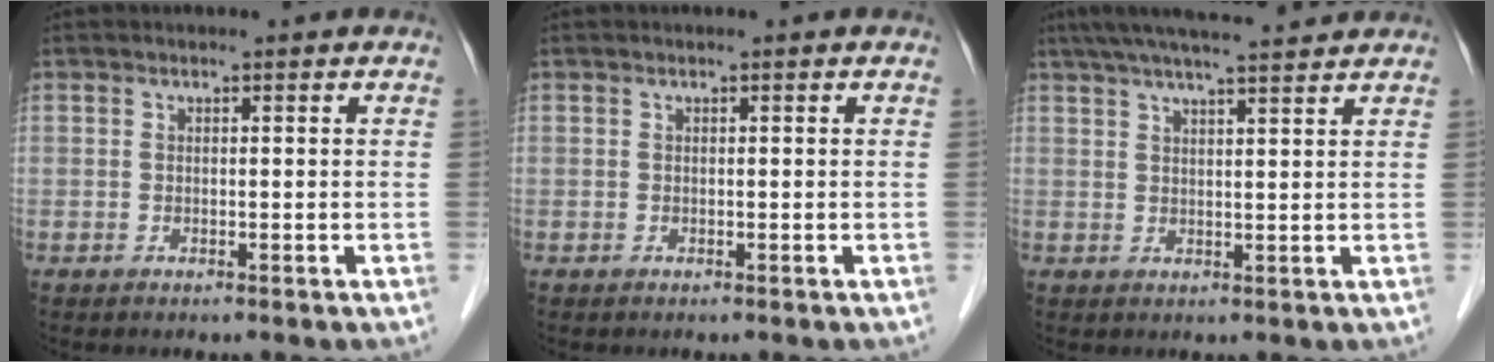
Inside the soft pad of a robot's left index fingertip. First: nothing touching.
{"total": 0.0}
{"total": 11.3, "force": [10.0, 0.4, 5.2], "torque": [-0.091, 0.031, 0.145]}